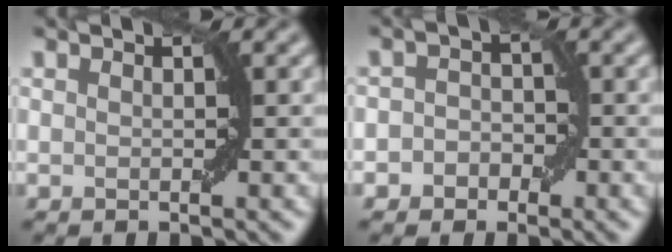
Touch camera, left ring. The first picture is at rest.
{"total": 2.2, "force": [-0.9, 1.8, 0.7], "torque": [0.013, 0.005, -0.020]}